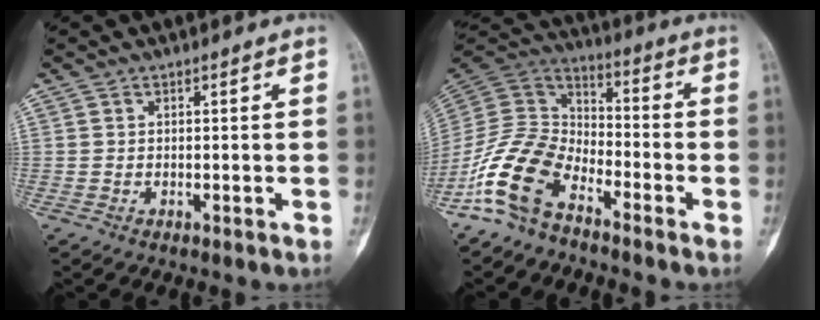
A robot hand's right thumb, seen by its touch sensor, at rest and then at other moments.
{"total": 13.3, "force": [-8.3, 7.3, 7.3], "torque": [-0.141, 0.069, -0.180]}